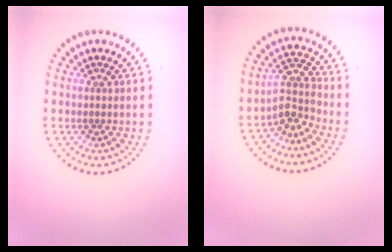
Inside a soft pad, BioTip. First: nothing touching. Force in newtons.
{"total": 3.0, "press": 2.3, "slide": 2.0}